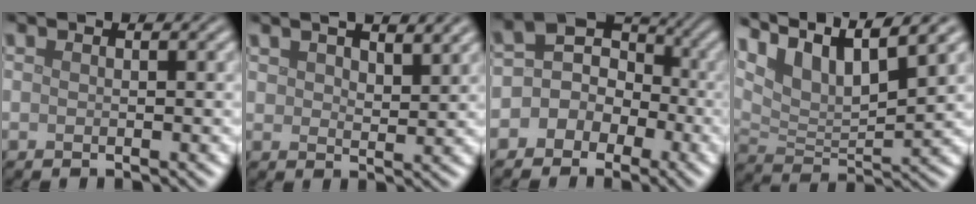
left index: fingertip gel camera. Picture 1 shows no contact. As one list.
[{"total": 5.7, "force": [3.7, 2.4, 3.5], "torque": [-0.045, 0.011, 0.051]}, {"total": 5.9, "force": [-1.1, 5.4, 2.0], "torque": [-0.015, 0.032, -0.048]}, {"total": 8.8, "force": [6.2, 2.5, 5.7], "torque": [-0.113, 0.005, 0.112]}]